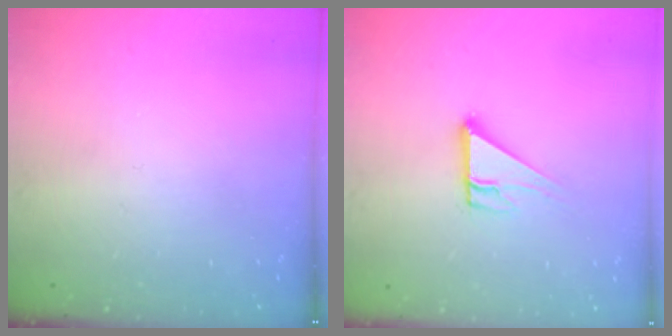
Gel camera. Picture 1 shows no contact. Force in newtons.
{"total": 6.6, "press": 6.6, "slide": 0.6}